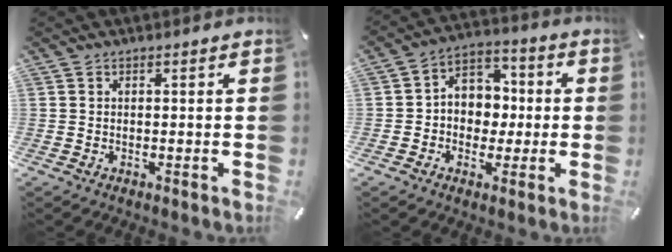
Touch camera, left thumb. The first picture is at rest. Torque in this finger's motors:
{"motor_torque": [0.93, 2.09, 0.79, -0.32, 0.05]}